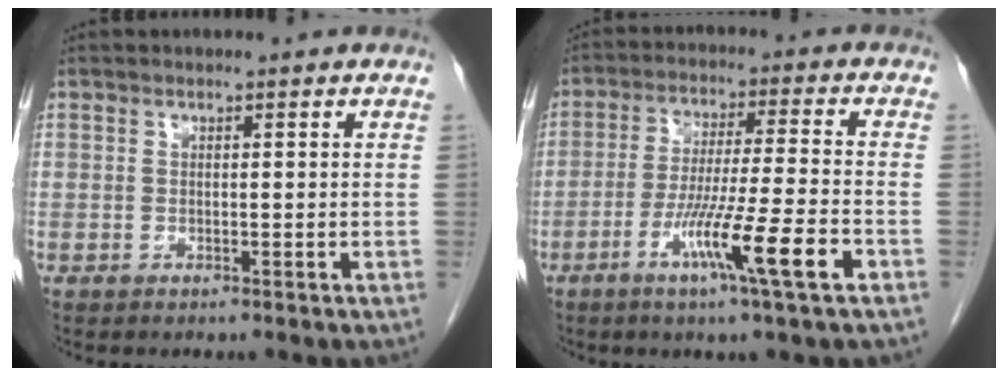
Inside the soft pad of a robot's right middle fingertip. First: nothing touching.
{"total": 11.1, "force": [-5.0, -1.1, 9.8], "torque": [-0.174, -0.020, -0.091]}